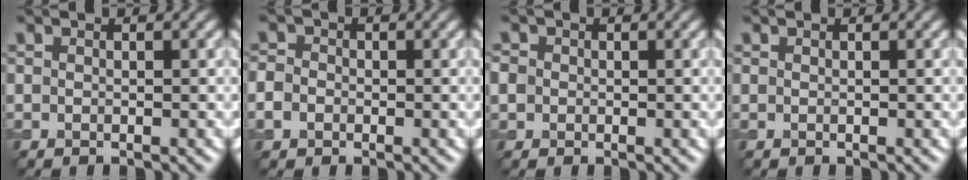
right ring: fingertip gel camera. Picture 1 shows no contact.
{"total": 2.2, "force": [-0.6, 1.9, 0.9], "torque": [-0.010, 0.001, -0.015]}
{"total": 1.8, "force": [0.1, 1.7, 0.5], "torque": [-0.010, 0.003, -0.002]}
{"total": 0.0}